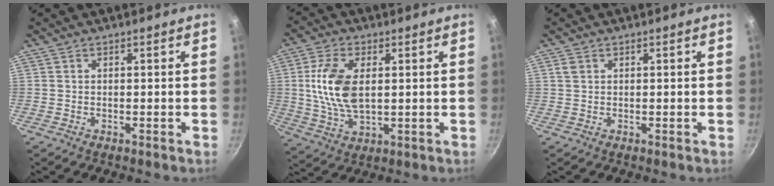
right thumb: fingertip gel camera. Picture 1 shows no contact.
{"total": 11.9, "force": [1.6, 6.5, 9.8], "torque": [-0.188, -0.002, 0.032]}
{"total": 1.4, "force": [0.5, 1.1, 0.7], "torque": [-0.011, 0.002, 0.008]}